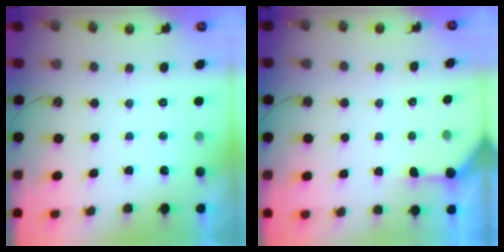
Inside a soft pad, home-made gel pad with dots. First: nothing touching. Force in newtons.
{"total": 4.0, "press": 3.9, "slide": 0.4}